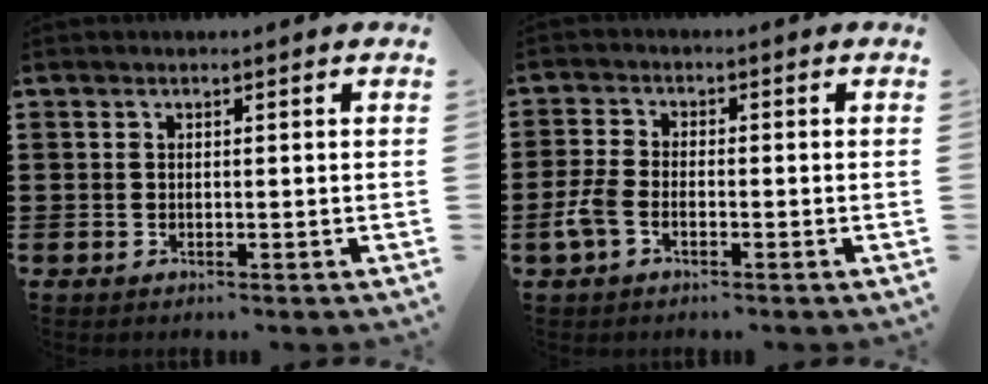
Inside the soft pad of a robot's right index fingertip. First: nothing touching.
{"total": 3.5, "force": [-1.6, 1.8, 2.6], "torque": [-0.074, -0.007, -0.038]}